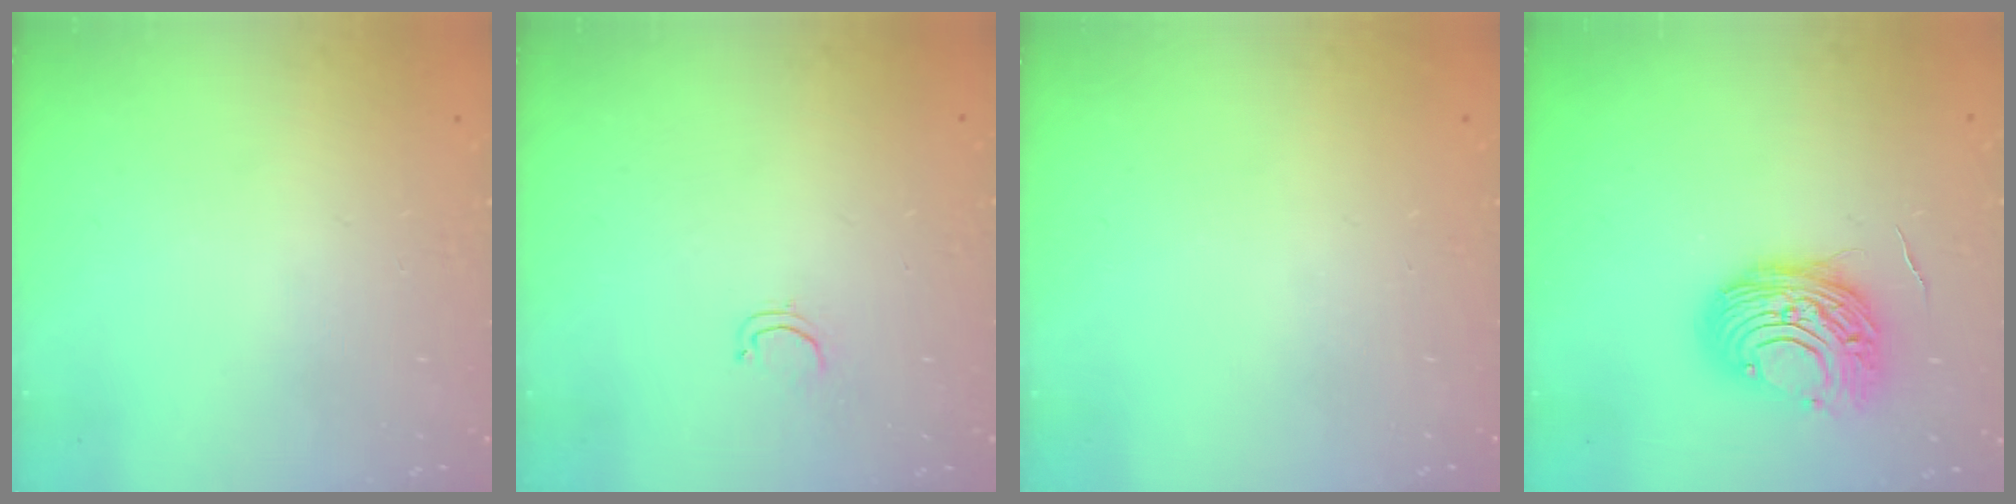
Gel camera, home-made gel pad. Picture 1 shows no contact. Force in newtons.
{"total": 2.6, "press": 2.5, "slide": 0.4}
{"total": 0.0}
{"total": 11.3, "press": 11.3, "slide": 0.9}